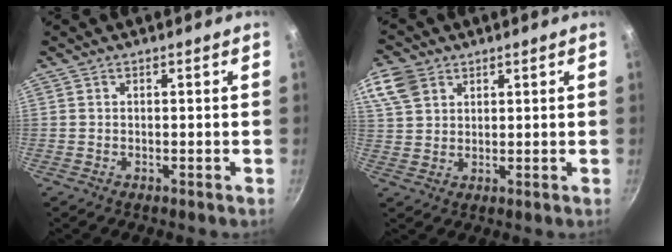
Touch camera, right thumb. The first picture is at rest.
{"total": 8.7, "force": [4.5, 6.2, 4.0], "torque": [-0.073, 0.000, 0.087]}